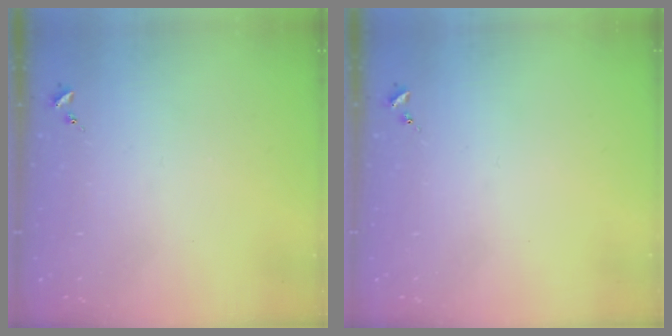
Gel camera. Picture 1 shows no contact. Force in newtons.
{"total": 0.0}